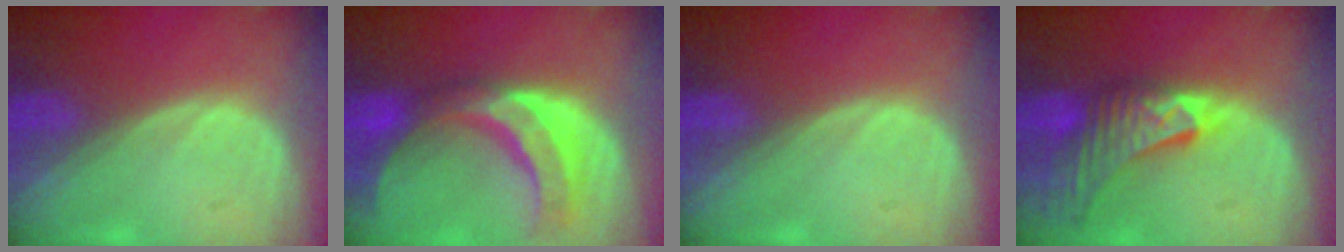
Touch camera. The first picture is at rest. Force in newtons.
{"total": 10.6, "press": 9.3, "slide": 5.0}
{"total": 0.0}
{"total": 9.1, "press": 8.2, "slide": 3.9}